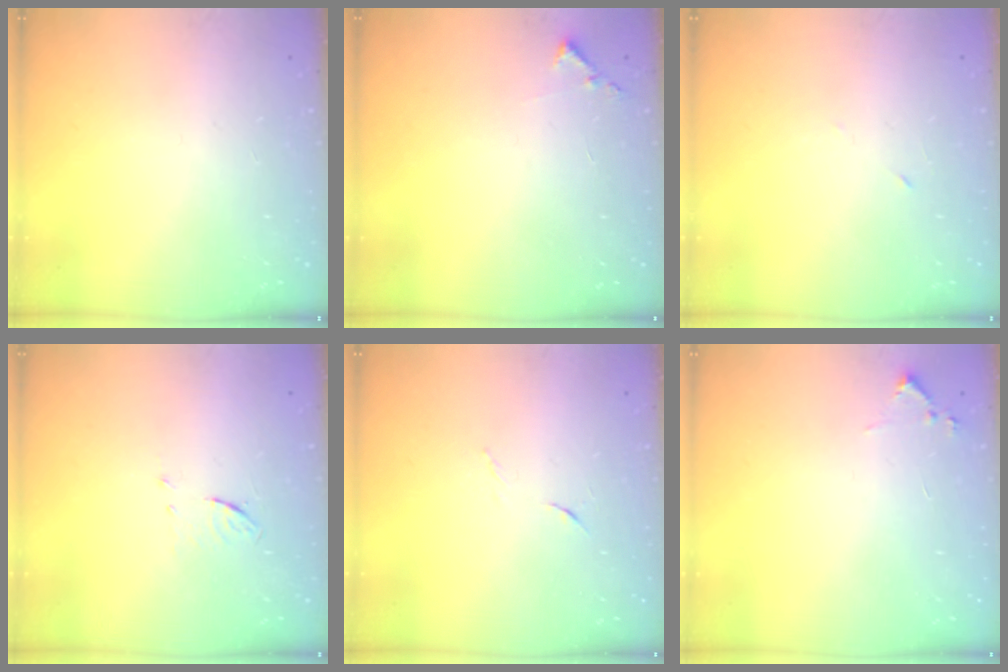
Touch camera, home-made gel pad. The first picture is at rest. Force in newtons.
{"total": 5.2, "press": 5.2, "slide": 0.6}
{"total": 2.7, "press": 2.5, "slide": 1.0}
{"total": 3.9, "press": 3.6, "slide": 1.4}
{"total": 4.1, "press": 4.0, "slide": 1.1}
{"total": 5.7, "press": 5.7, "slide": 0.6}